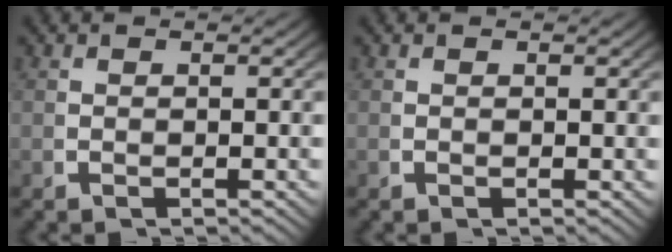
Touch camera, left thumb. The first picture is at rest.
{"total": 0.0}